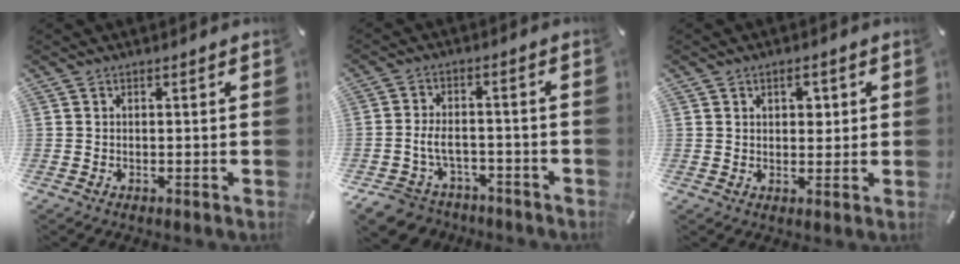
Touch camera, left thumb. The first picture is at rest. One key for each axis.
{"total": 7.1, "fx": -2.9, "fy": 5.4, "fz": 3.5, "tx": -0.087, "ty": 0.016, "tz": -0.054}
{"total": 3.3, "fx": 1.1, "fy": 2.5, "fz": 1.8, "tx": -0.009, "ty": -0.006, "tz": 0.010}